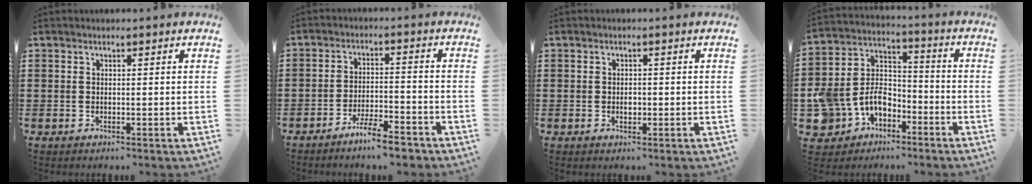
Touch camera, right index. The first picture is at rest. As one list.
[{"total": 5.8, "force": [-5.0, 0.4, 2.9], "torque": [-0.061, -0.004, -0.095]}, {"total": 1.4, "force": [-0.2, 0.7, 1.1], "torque": [-0.022, 0.000, -0.003]}, {"total": 8.4, "force": [-4.4, 6.4, 3.1], "torque": [-0.111, 0.010, -0.090]}]